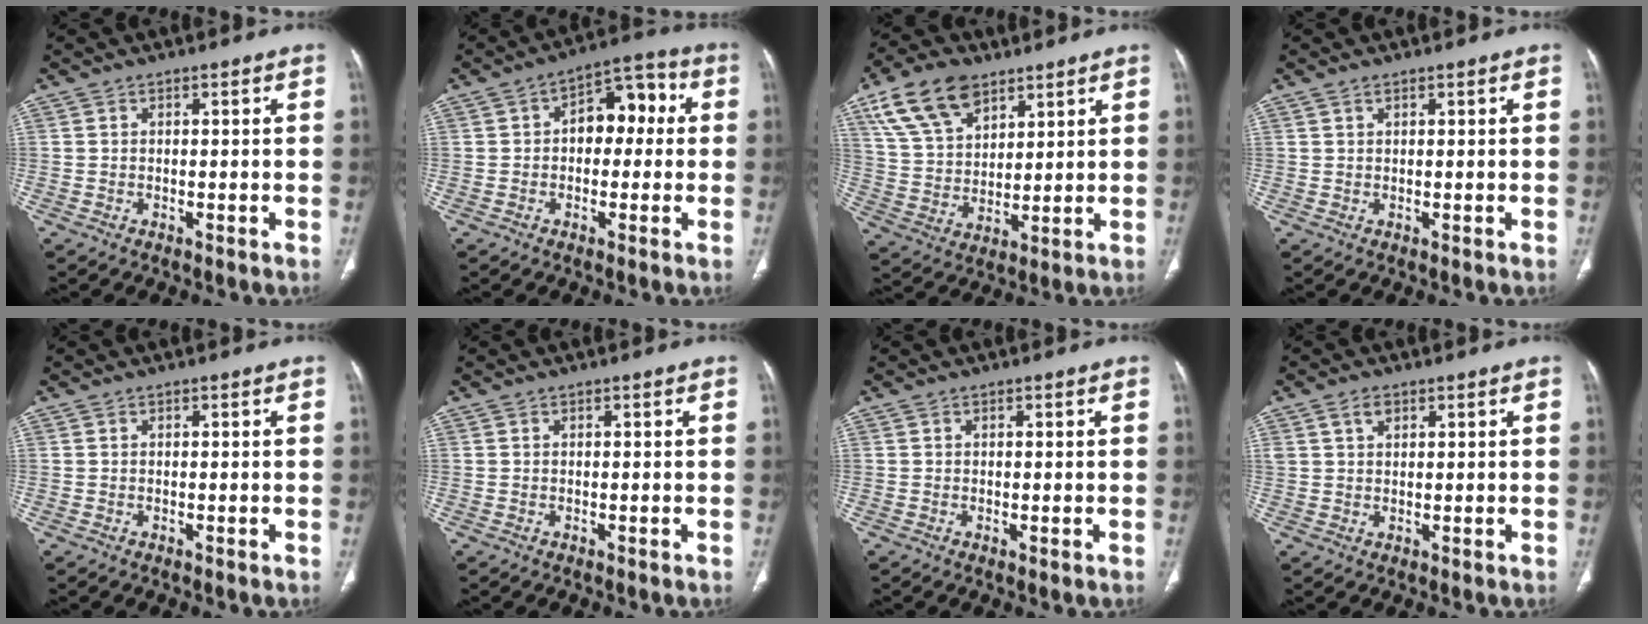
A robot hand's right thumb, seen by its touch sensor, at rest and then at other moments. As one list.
[{"total": 12.8, "force": [1.1, 8.2, 9.8], "torque": [-0.091, 0.046, 0.002]}, {"total": 14.3, "force": [8.5, 8.1, 8.1], "torque": [-0.134, -0.021, 0.166]}, {"total": 0.6, "force": [0.5, 0.3, 0.3], "torque": [-0.010, 0.002, 0.011]}, {"total": 0.0}, {"total": 0.0}, {"total": 0.6, "force": [0.0, 0.2, 0.6], "torque": [-0.013, -0.003, 0.002]}, {"total": 2.6, "force": [1.4, 1.6, 1.5], "torque": [-0.025, -0.003, 0.031]}]